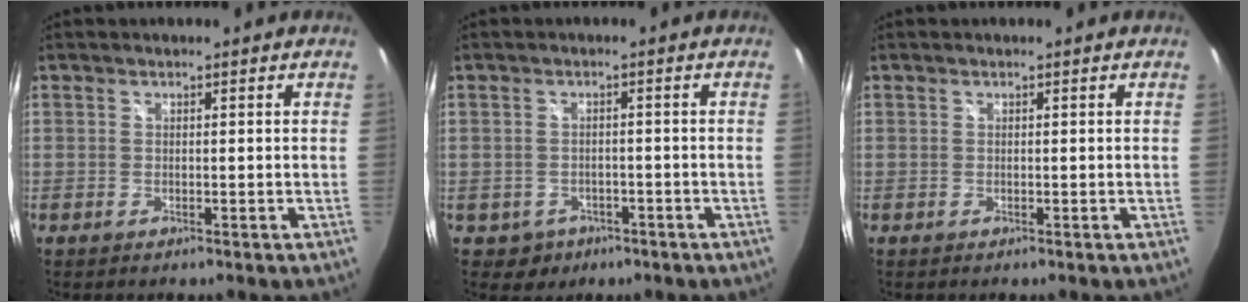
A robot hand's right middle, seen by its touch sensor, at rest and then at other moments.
{"total": 4.6, "force": [-2.0, 4.0, 1.0], "torque": [-0.036, 0.002, -0.019]}
{"total": 0.0}